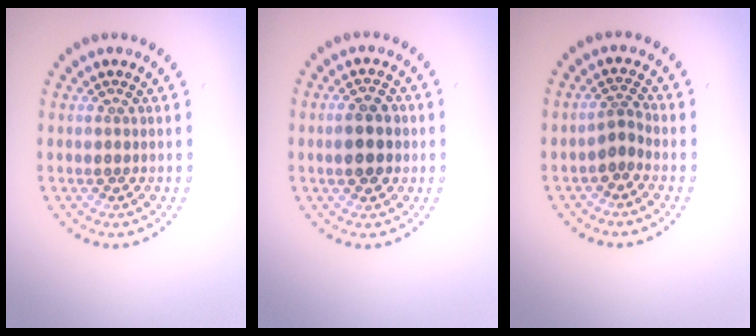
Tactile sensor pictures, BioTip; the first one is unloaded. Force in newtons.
{"total": 3.1, "press": 3.1, "slide": 0.3}
{"total": 1.8, "press": 1.3, "slide": 1.2}